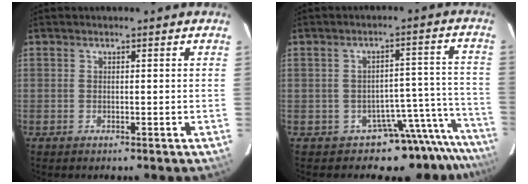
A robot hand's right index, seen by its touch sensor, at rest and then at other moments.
{"total": 12.4, "force": [-12.0, 3.3, -0.3], "torque": [0.047, 0.069, -0.163]}